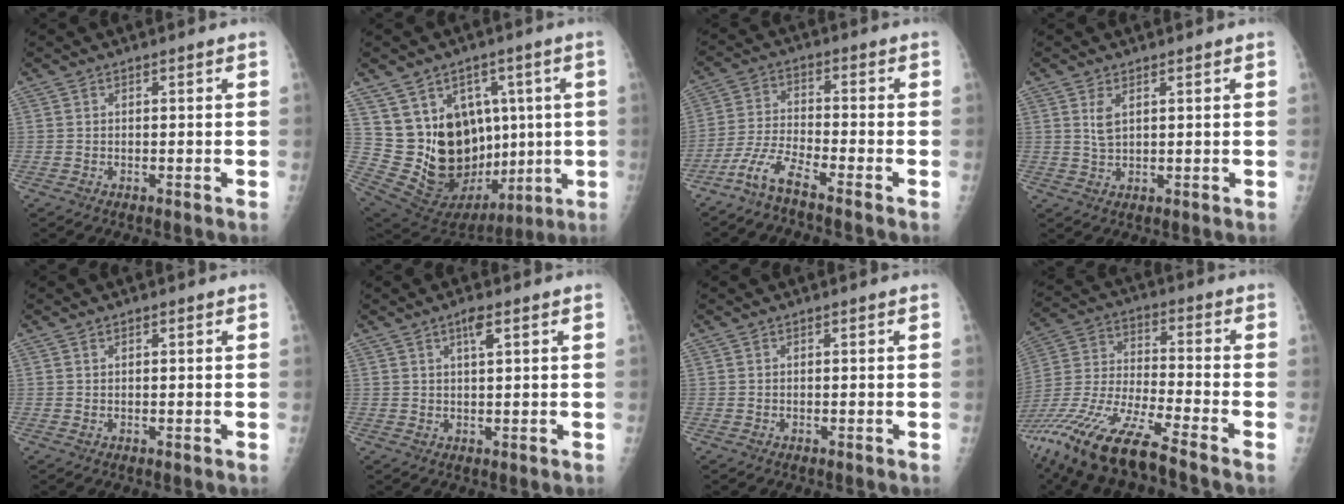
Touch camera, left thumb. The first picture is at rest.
{"total": 21.3, "force": [2.2, 14.5, 15.5], "torque": [-0.222, -0.010, 0.078]}
{"total": 6.2, "force": [-5.0, 0.2, 3.6], "torque": [-0.087, 0.020, -0.112]}
{"total": 2.7, "force": [1.2, 1.2, 2.1], "torque": [-0.041, -0.007, 0.030]}
{"total": 0.6, "force": [0.3, 0.3, 0.4], "torque": [-0.003, 0.000, 0.005]}
{"total": 2.8, "force": [1.5, 0.6, 2.4], "torque": [-0.043, -0.002, 0.026]}
{"total": 0.0}
{"total": 19.8, "force": [-14.7, 2.5, 13.0], "torque": [-0.311, 0.005, -0.285]}